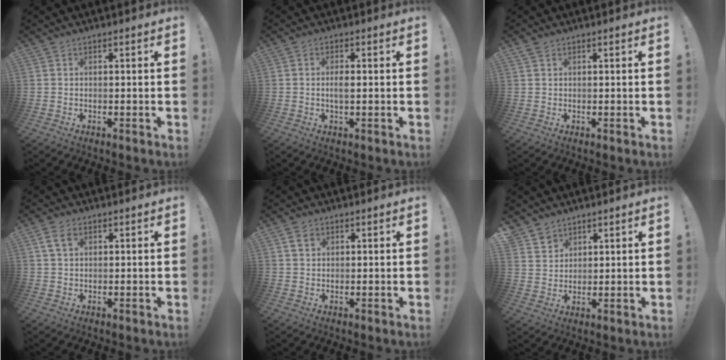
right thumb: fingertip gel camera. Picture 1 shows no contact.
{"total": 2.5, "force": [-0.1, 0.8, 2.4], "torque": [-0.049, -0.003, -0.007]}
{"total": 1.3, "force": [1.0, 0.7, 0.4], "torque": [-0.009, 0.000, 0.019]}
{"total": 4.5, "force": [2.0, 2.5, 3.1], "torque": [-0.052, -0.001, 0.039]}
{"total": 2.7, "force": [1.5, 1.8, 1.4], "torque": [-0.018, -0.002, 0.026]}
{"total": 4.7, "force": [3.8, 2.8, 0.1], "torque": [-0.012, -0.029, 0.076]}